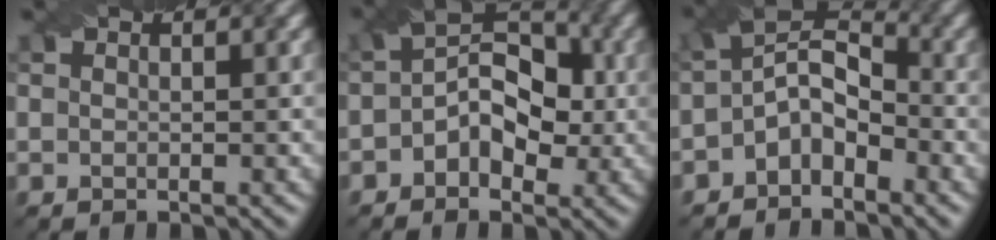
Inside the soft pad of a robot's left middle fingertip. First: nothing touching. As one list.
[{"total": 5.6, "force": [-0.6, 3.7, 4.1], "torque": [-0.051, 0.011, -0.018]}, {"total": 4.7, "force": [-1.9, 2.9, 3.2], "torque": [-0.054, 0.009, -0.043]}]